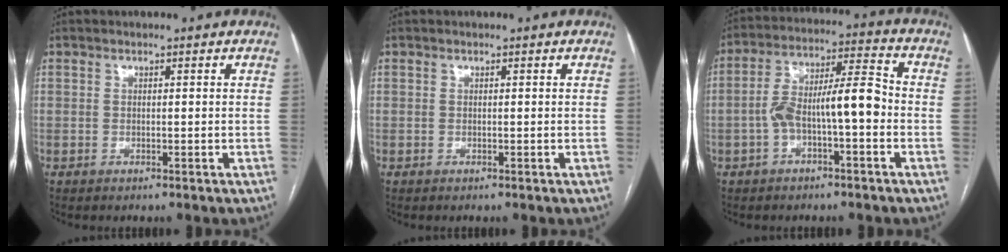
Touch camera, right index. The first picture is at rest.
{"total": 0.0}
{"total": 10.1, "force": [-2.3, 2.4, 9.6], "torque": [-0.171, 0.038, -0.037]}